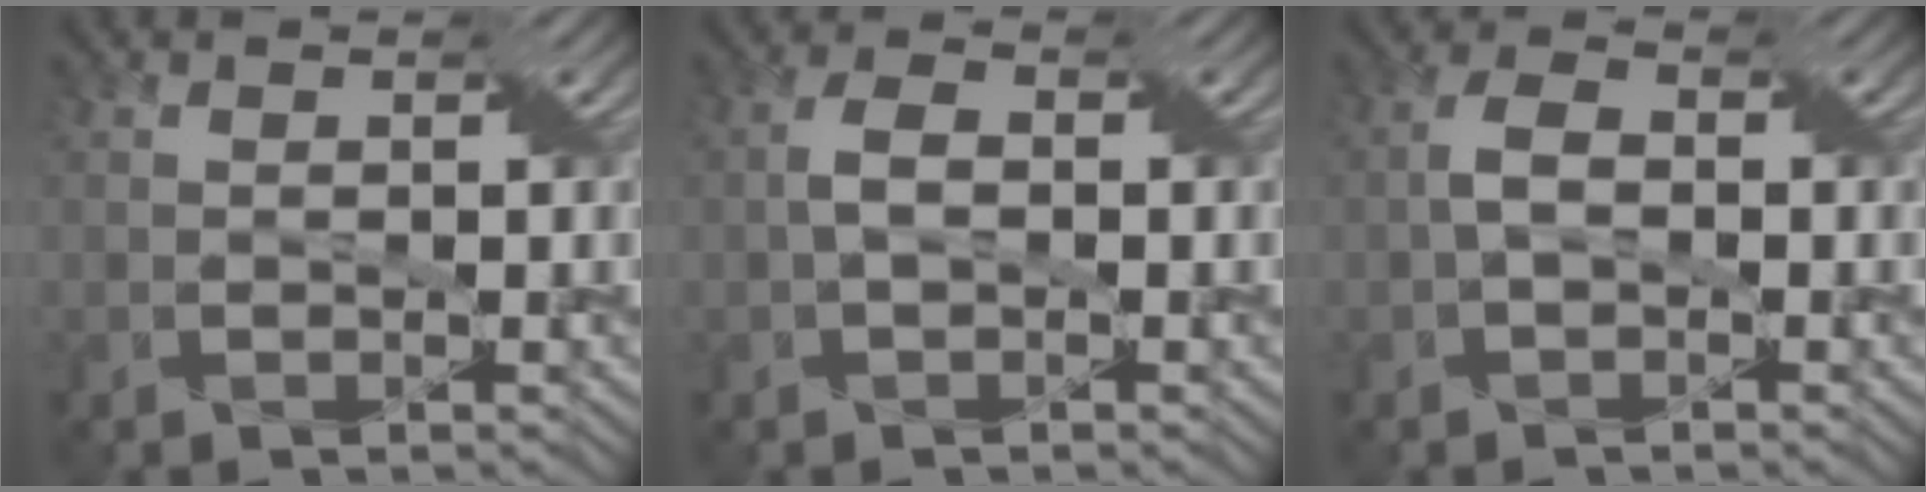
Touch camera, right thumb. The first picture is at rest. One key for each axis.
{"total": 2.4, "fx": -0.2, "fy": 1.4, "fz": 1.9, "tx": -0.044, "ty": 0.007, "tz": -0.007}
{"total": 2.7, "fx": -0.4, "fy": 1.5, "fz": 2.1, "tx": -0.048, "ty": 0.008, "tz": -0.012}